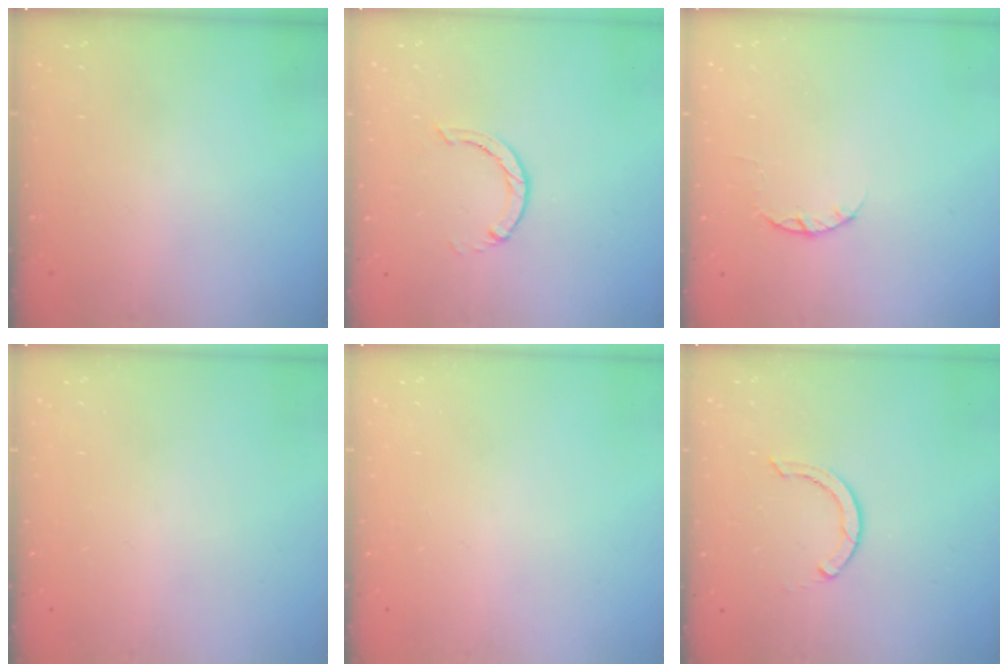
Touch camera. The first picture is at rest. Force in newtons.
{"total": 1.0, "press": 0.9, "slide": 0.3}
{"total": 2.4, "press": 2.4, "slide": 0.4}
{"total": 0.0}
{"total": 0.0}
{"total": 2.6, "press": 2.6, "slide": 0.1}